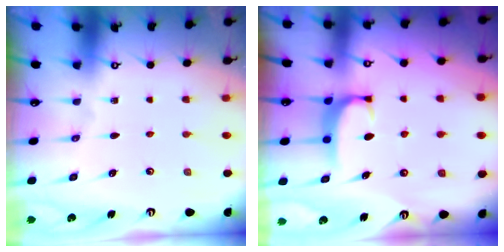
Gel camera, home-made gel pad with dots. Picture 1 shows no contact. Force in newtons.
{"total": 1.7, "press": 1.6, "slide": 0.5}